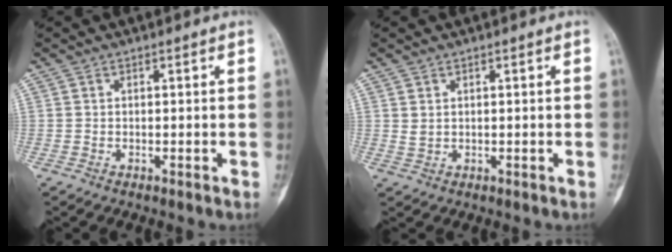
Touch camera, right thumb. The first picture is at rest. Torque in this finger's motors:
{"motor_torque": [0.00, 0.00, 0.06, -0.06, -0.01]}